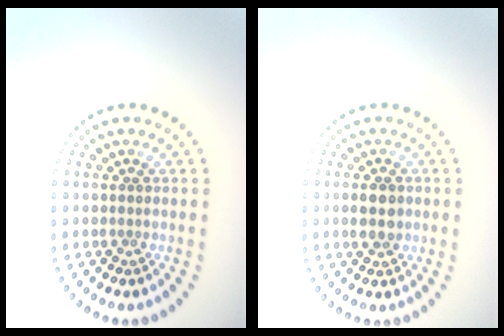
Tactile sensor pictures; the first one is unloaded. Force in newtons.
{"total": 2.6, "press": 2.6, "slide": 0.0}